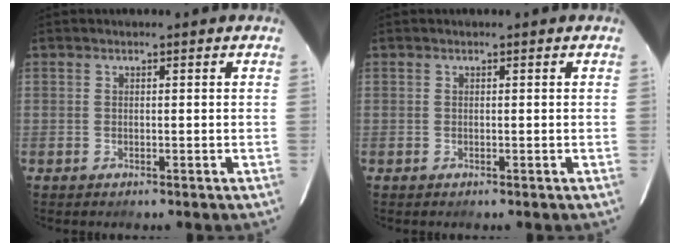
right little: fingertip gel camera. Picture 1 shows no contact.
{"total": 0.0}